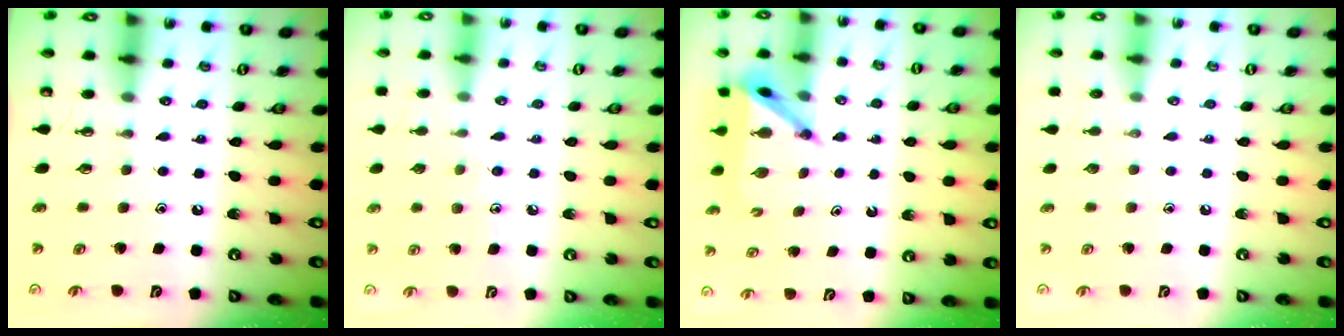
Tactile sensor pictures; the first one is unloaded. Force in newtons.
{"total": 6.6, "press": 6.6, "slide": 0.6}
{"total": 5.1, "press": 5.0, "slide": 0.3}
{"total": 0.0}